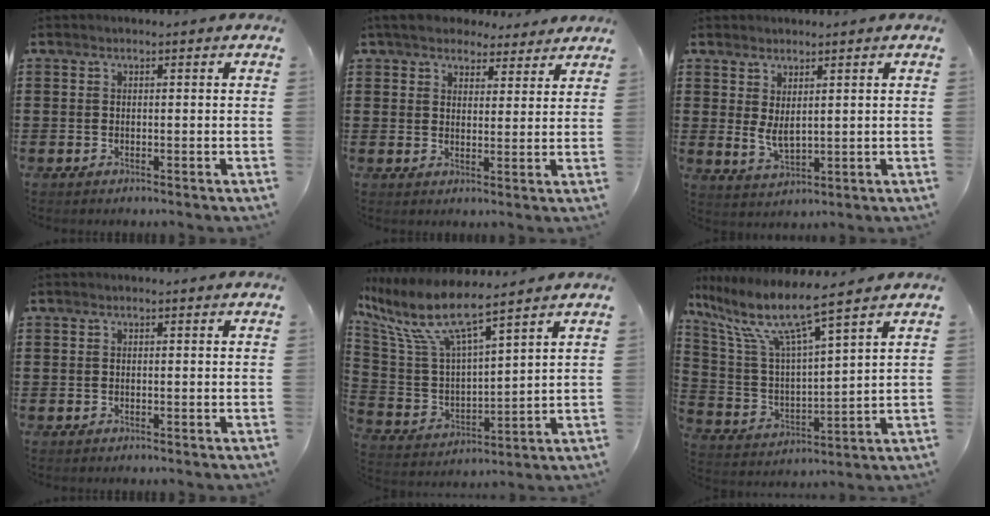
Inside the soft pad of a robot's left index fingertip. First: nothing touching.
{"total": 5.1, "force": [4.6, 1.7, 1.0], "torque": [-0.038, -0.006, 0.087]}
{"total": 3.7, "force": [1.6, 1.4, 3.0], "torque": [-0.068, -0.002, 0.028]}
{"total": 0.0}
{"total": 9.9, "force": [7.3, 1.9, 6.4], "torque": [-0.168, -0.046, 0.119]}
{"total": 9.1, "force": [6.9, 0.7, 5.9], "torque": [-0.144, -0.043, 0.110]}